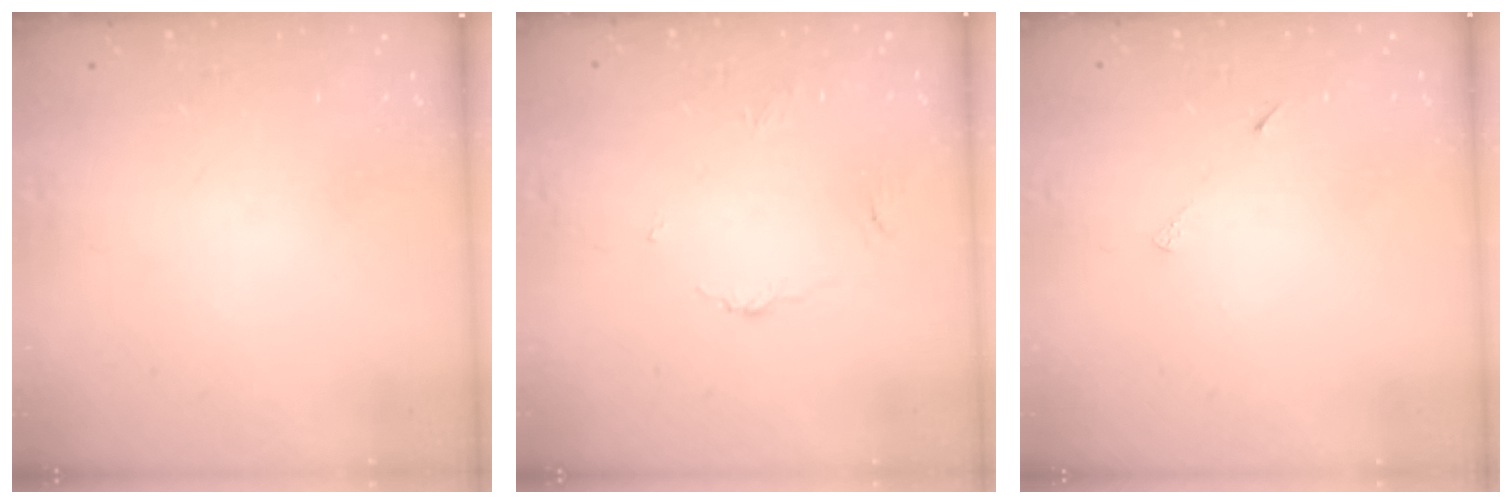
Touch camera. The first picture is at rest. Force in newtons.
{"total": 3.1, "press": 3.1, "slide": 0.4}
{"total": 3.9, "press": 3.8, "slide": 0.6}